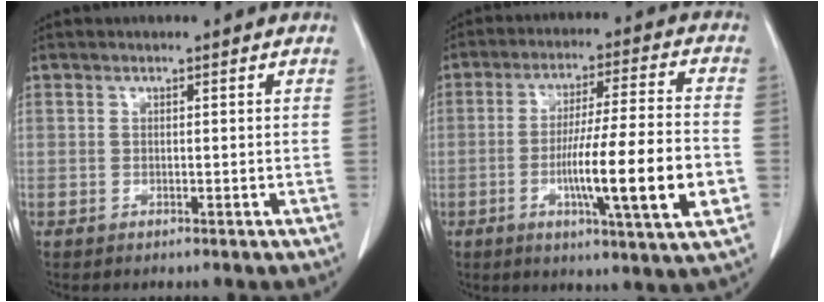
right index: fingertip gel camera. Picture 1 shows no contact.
{"total": 16.0, "force": [-4.0, 0.2, 15.5], "torque": [-0.248, -0.009, -0.067]}